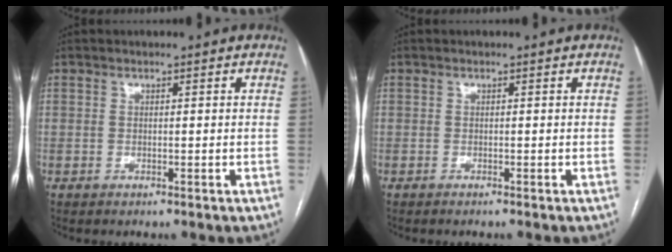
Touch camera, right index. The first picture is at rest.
{"total": 0.7, "force": [-0.6, -0.1, 0.3], "torque": [-0.003, -0.001, -0.009]}